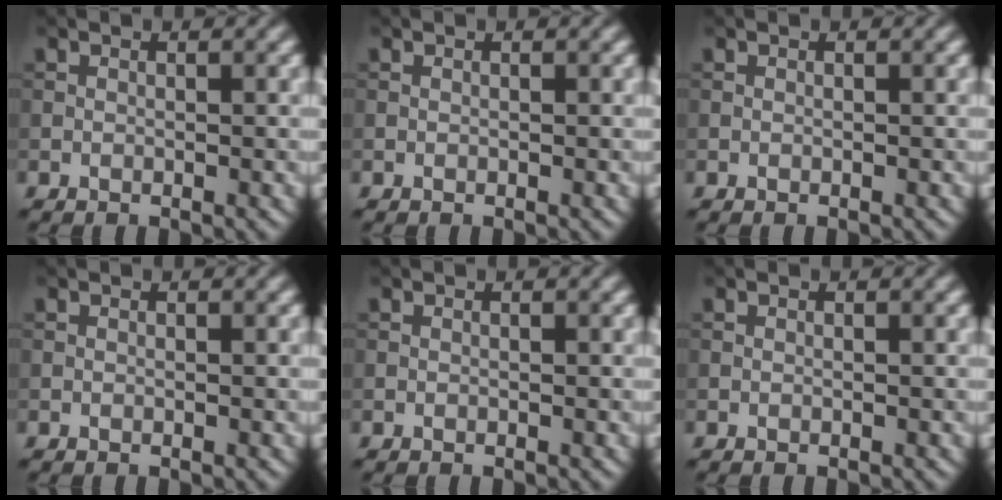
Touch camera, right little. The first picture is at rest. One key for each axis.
{"total": 0.0}
{"total": 0.0}
{"total": 0.0}
{"total": 0.0}
{"total": 0.0}